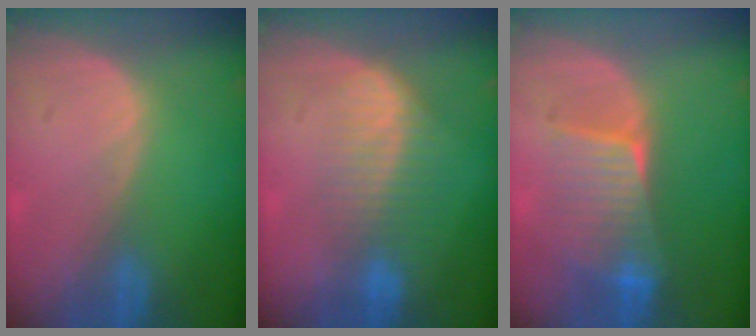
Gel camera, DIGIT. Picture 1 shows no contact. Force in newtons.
{"total": 7.1, "press": 6.3, "slide": 3.3}
{"total": 6.6, "press": 6.5, "slide": 1.1}